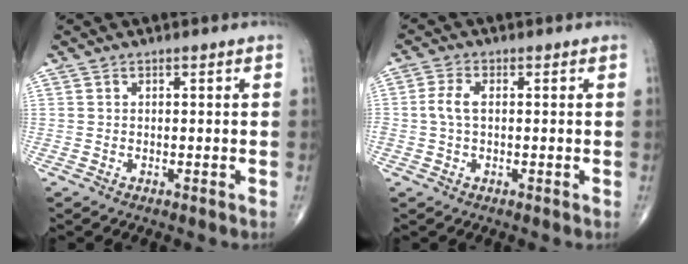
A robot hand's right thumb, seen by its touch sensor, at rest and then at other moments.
{"total": 3.6, "force": [0.1, 1.9, 3.0], "torque": [-0.073, 0.007, -0.002]}